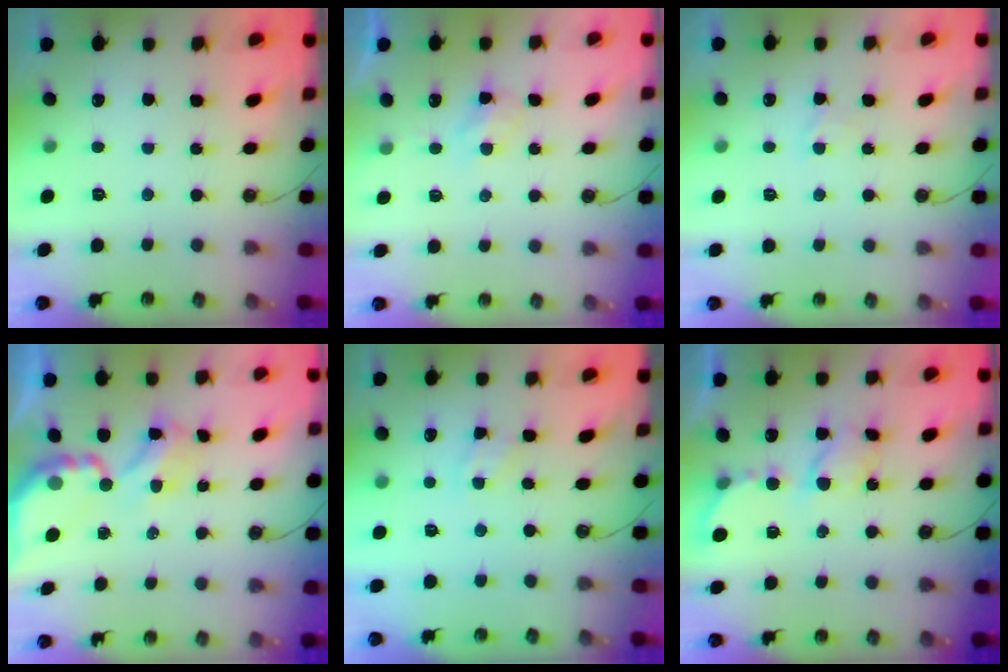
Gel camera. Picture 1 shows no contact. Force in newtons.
{"total": 4.4, "press": 4.4, "slide": 0.5}
{"total": 2.8, "press": 2.8, "slide": 0.4}
{"total": 6.3, "press": 6.3, "slide": 0.4}
{"total": 5.2, "press": 5.1, "slide": 0.6}
{"total": 6.4, "press": 6.3, "slide": 0.4}